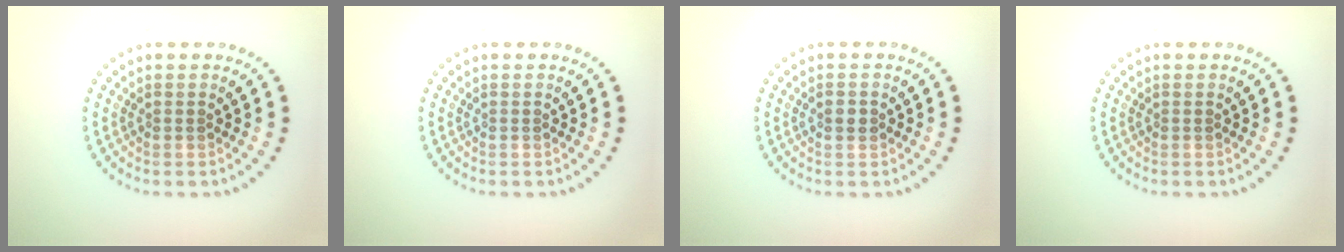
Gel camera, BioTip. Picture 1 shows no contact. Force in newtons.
{"total": 0.0}
{"total": 1.2, "press": 1.1, "slide": 0.2}
{"total": 0.0}